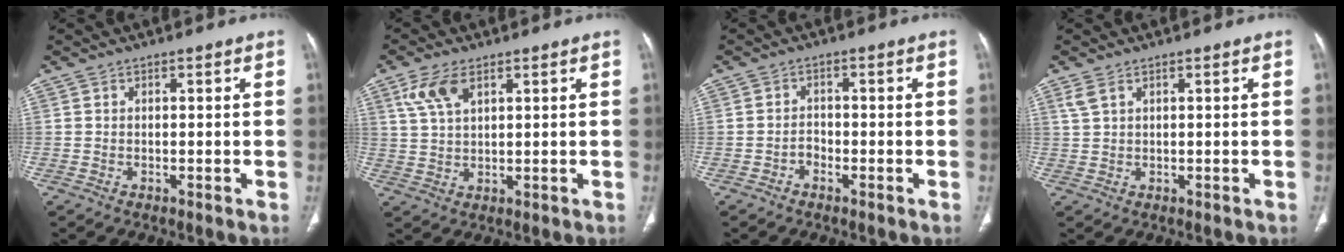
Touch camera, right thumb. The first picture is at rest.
{"total": 6.3, "force": [3.2, 3.1, 4.4], "torque": [-0.094, -0.004, 0.069]}
{"total": 1.7, "force": [-1.1, 1.2, 0.7], "torque": [-0.005, 0.011, -0.022]}
{"total": 2.1, "force": [1.2, 1.0, 1.4], "torque": [-0.038, 0.008, 0.038]}